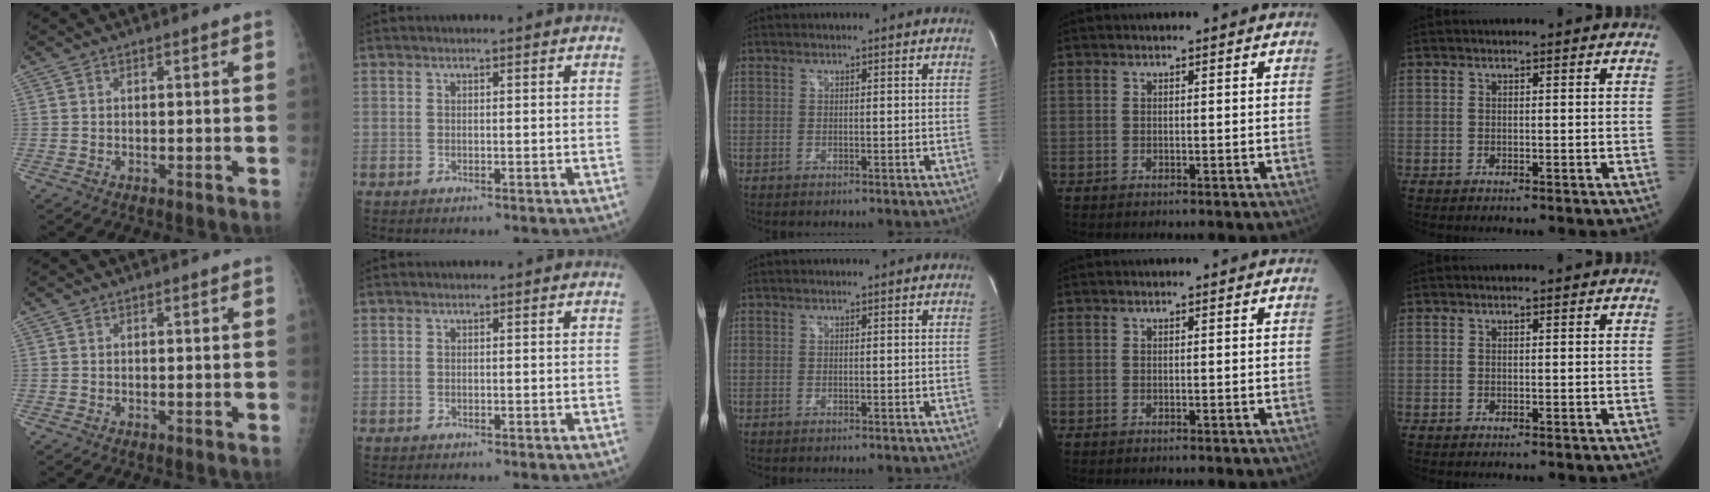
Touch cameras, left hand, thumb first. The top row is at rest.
{}